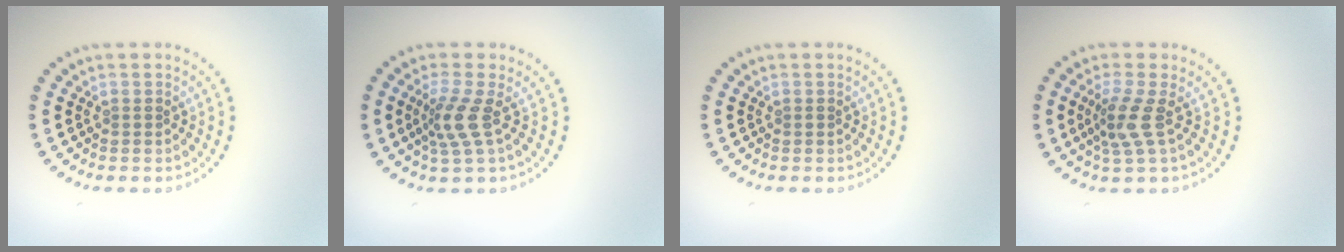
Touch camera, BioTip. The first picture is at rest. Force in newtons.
{"total": 2.9, "press": 2.1, "slide": 2.0}
{"total": 0.0}
{"total": 2.8, "press": 2.1, "slide": 1.8}